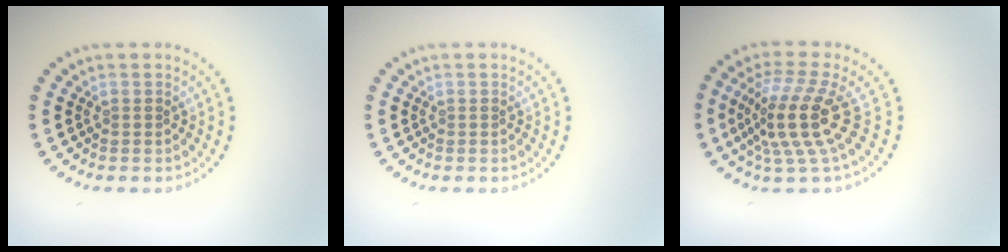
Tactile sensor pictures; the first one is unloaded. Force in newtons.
{"total": 0.0}
{"total": 5.1, "press": 3.7, "slide": 3.4}